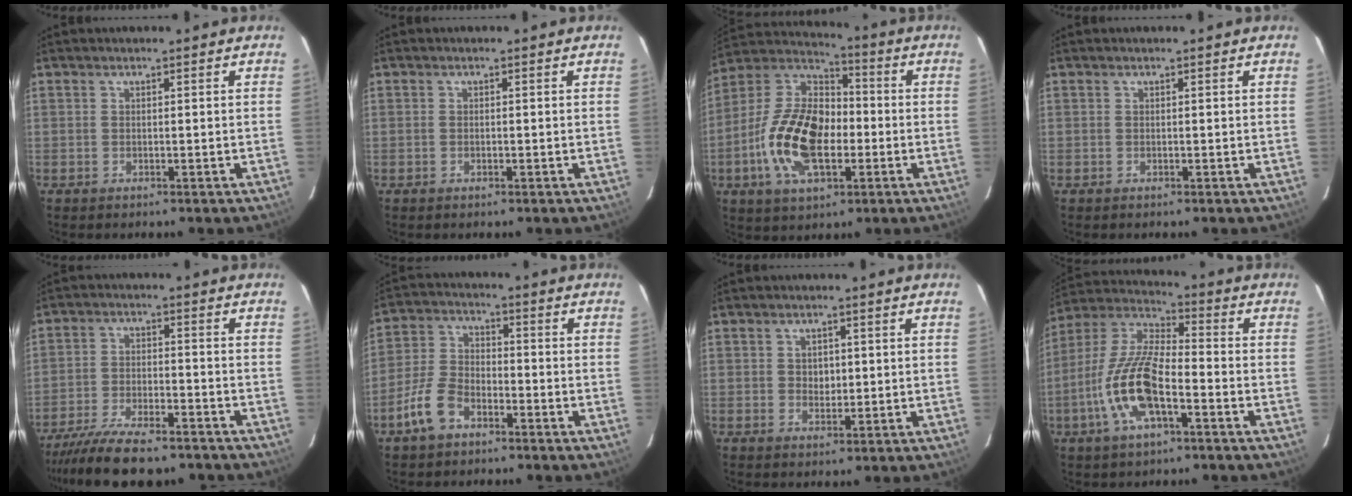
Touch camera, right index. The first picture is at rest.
{"total": 0.6, "force": [-0.2, 0.5, 0.1], "torque": [0.001, -0.001, -0.003]}
{"total": 18.6, "force": [-4.5, 10.3, 14.9], "torque": [-0.306, 0.006, -0.082]}
{"total": 0.0}
{"total": 15.6, "force": [-13.2, 3.9, 7.3], "torque": [-0.158, -0.025, -0.215]}
{"total": 8.7, "force": [-5.4, 4.7, 4.9], "torque": [-0.114, 0.009, -0.106]}
{"total": 1.0, "force": [0.1, 0.8, 0.5], "torque": [-0.009, 0.002, 0.001]}
{"total": 14.8, "force": [-5.7, 5.1, 12.6], "torque": [-0.268, -0.004, -0.114]}